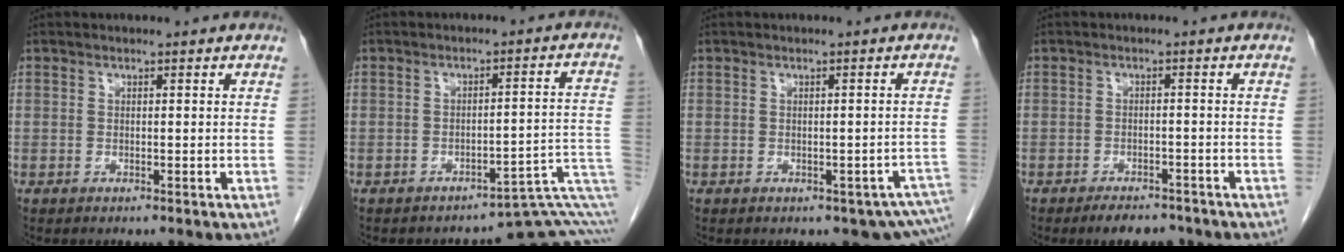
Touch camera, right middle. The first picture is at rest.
{"total": 6.5, "force": [-5.3, 0.3, 3.8], "torque": [-0.031, 0.049, -0.053]}
{"total": 5.8, "force": [-4.2, 2.8, 3.0], "torque": [-0.010, 0.002, -0.043]}
{"total": 4.7, "force": [-3.8, 1.8, 1.9], "torque": [-0.029, -0.002, -0.054]}